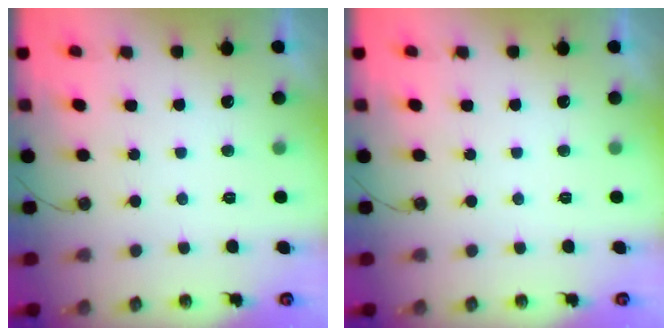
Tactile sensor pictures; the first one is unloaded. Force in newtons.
{"total": 0.0}